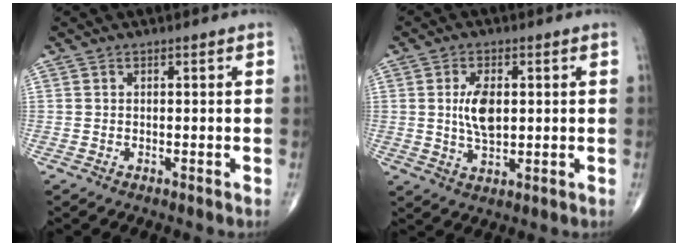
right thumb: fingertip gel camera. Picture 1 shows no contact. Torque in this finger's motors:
{"motor_torque": [0.19, 0.17, 0.17, 0.13, 0.03]}